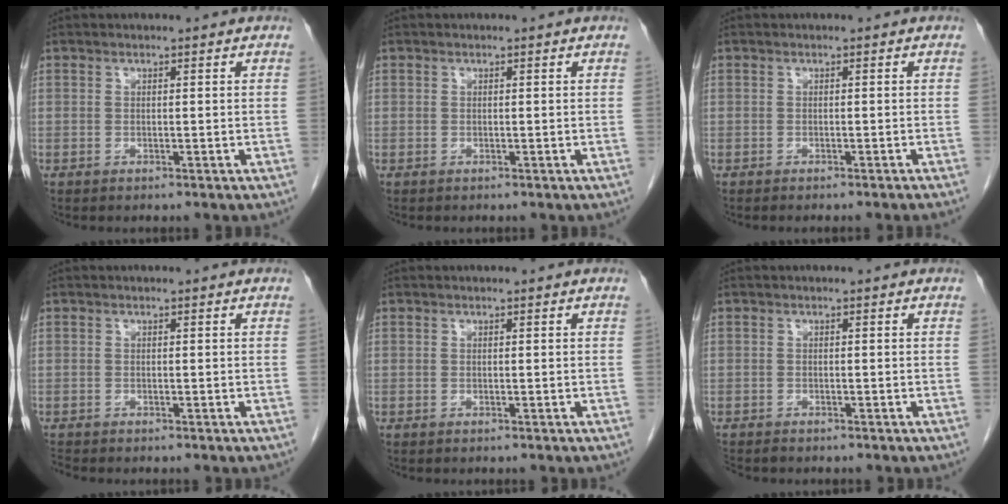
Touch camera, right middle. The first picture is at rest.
{"total": 0.0}
{"total": 2.5, "force": [-2.2, -0.5, 1.1], "torque": [-0.011, 0.006, -0.028]}
{"total": 0.6, "force": [-0.5, -0.2, -0.1], "torque": [-0.006, -0.007, -0.011]}
{"total": 0.0}
{"total": 1.8, "force": [-1.6, 0.5, 0.5], "torque": [-0.011, -0.004, -0.024]}